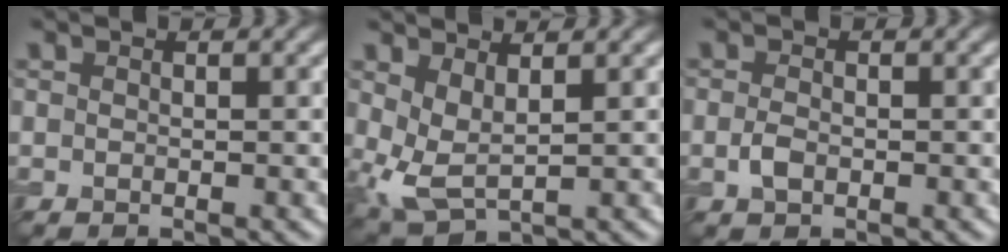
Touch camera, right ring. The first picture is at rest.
{"total": 3.4, "force": [1.1, 1.6, 2.9], "torque": [-0.074, -0.013, 0.025]}
{"total": 1.4, "force": [-0.4, 0.9, 1.0], "torque": [-0.022, 0.000, -0.010]}